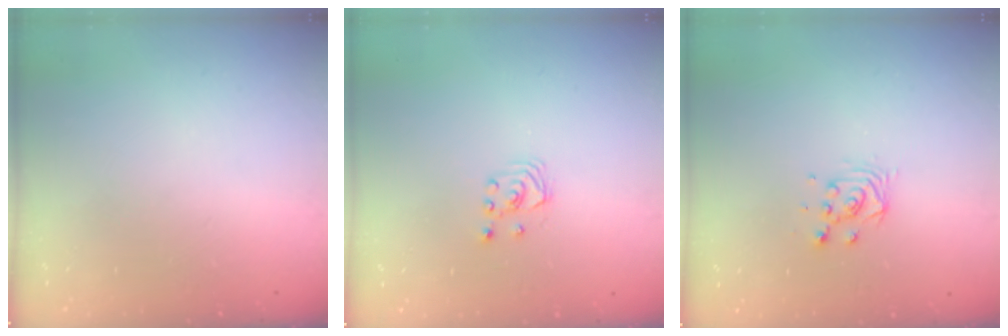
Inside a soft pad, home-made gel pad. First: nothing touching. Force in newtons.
{"total": 1.9, "press": 1.9, "slide": 0.2}
{"total": 4.0, "press": 4.0, "slide": 0.2}